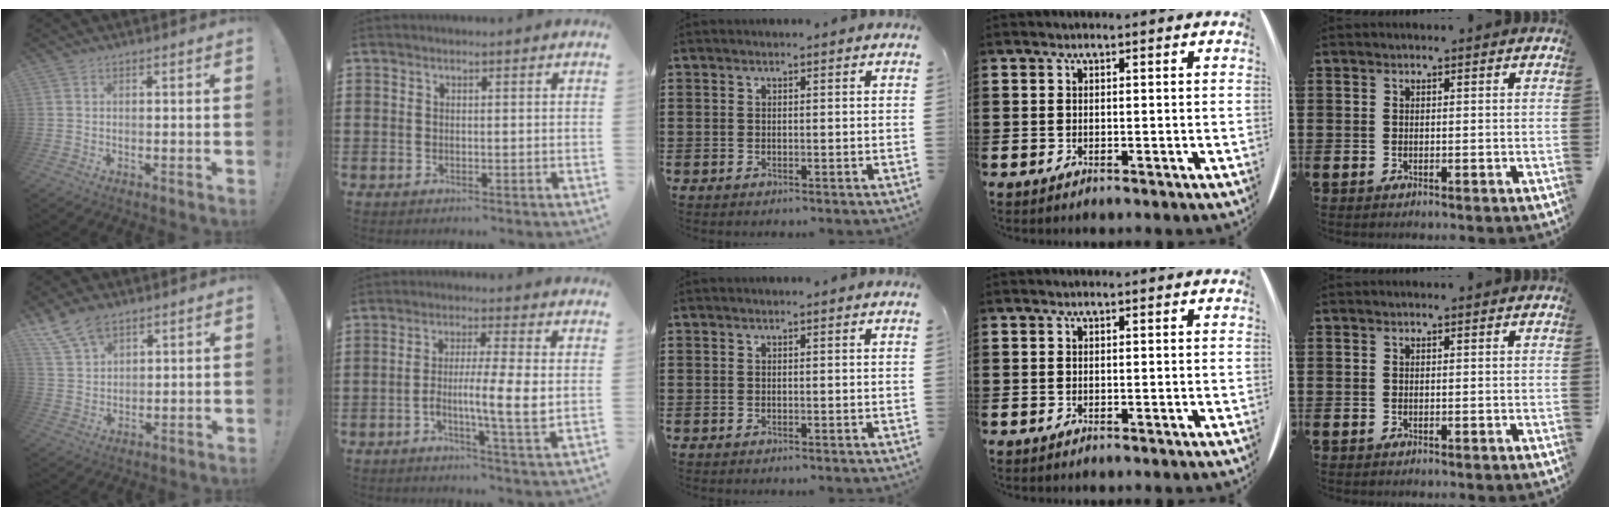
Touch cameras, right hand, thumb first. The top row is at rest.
{"thumb": {"total": 9.3, "force": [7.0, 4.9, 3.8], "torque": [-0.083, -0.032, 0.140]}, "index": {"total": 7.4, "force": [-1.2, 0.6, 7.3], "torque": [-0.120, -0.006, -0.027]}}